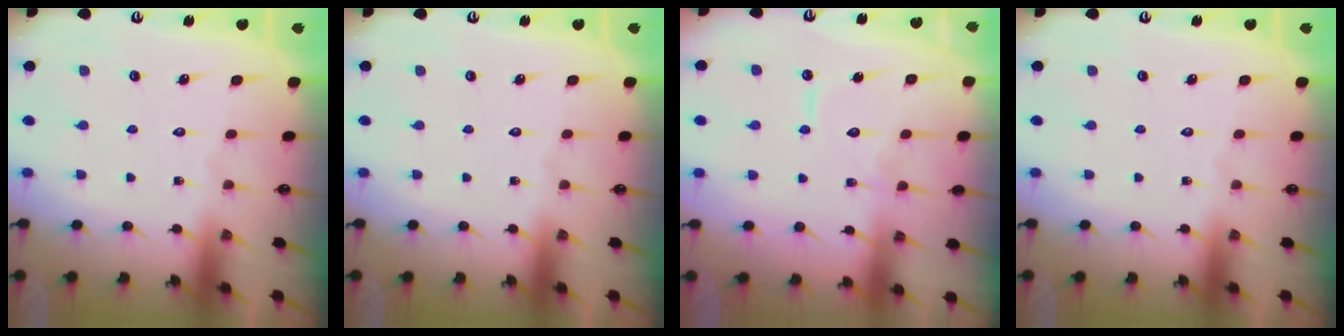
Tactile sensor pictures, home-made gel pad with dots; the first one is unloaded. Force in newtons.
{"total": 0.0}
{"total": 8.8, "press": 8.8, "slide": 0.7}
{"total": 0.0}